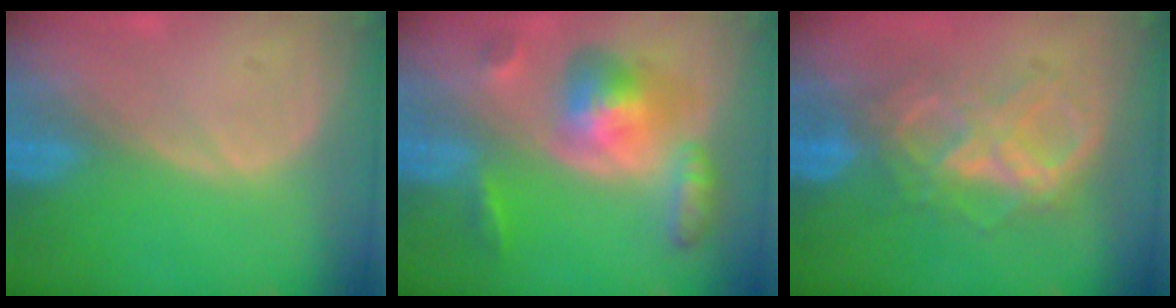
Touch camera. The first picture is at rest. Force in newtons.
{"total": 8.0, "press": 8.0, "slide": 0.7}
{"total": 7.4, "press": 7.4, "slide": 0.4}